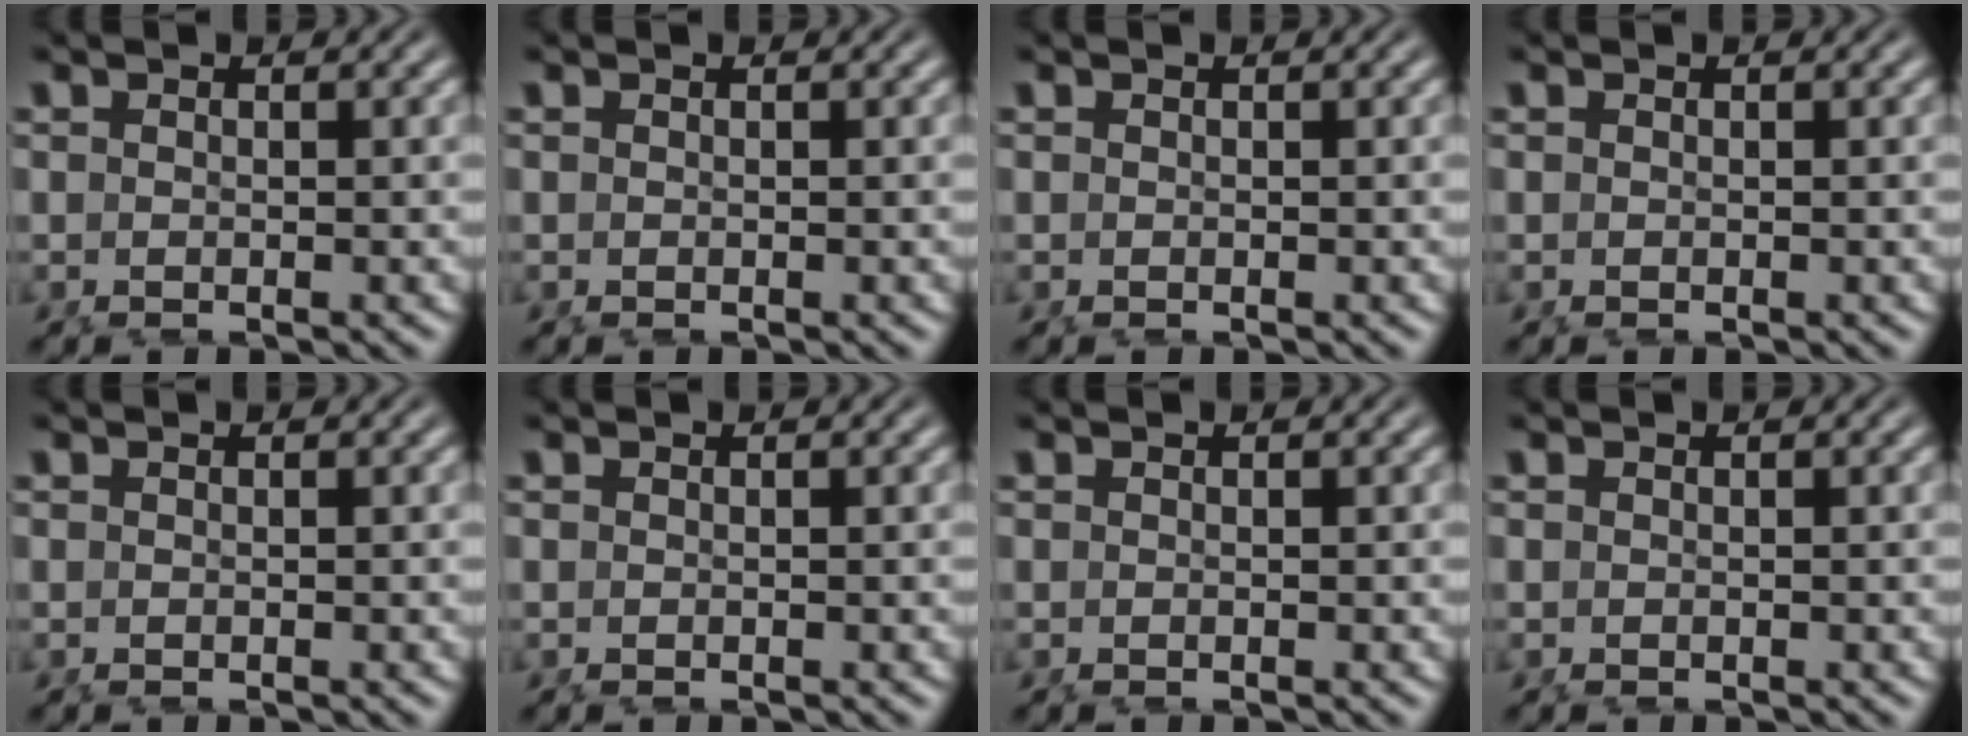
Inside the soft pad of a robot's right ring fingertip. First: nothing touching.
{"total": 0.0}
{"total": 0.0}
{"total": 0.0}
{"total": 0.0}
{"total": 0.0}
{"total": 0.0}
{"total": 0.0}